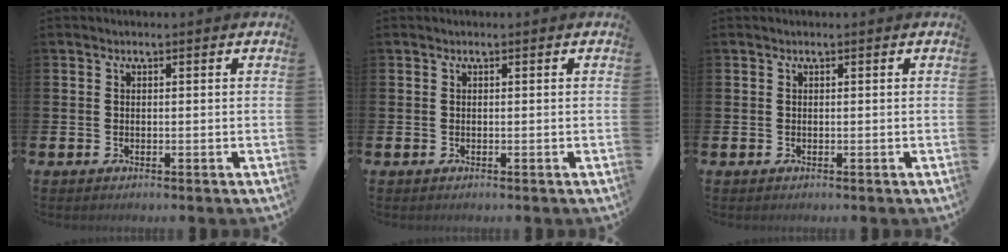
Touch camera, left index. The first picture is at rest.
{"total": 0.0}
{"total": 0.0}